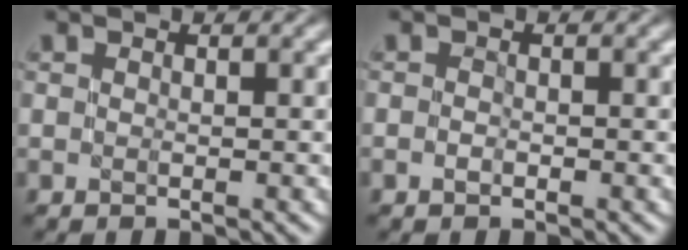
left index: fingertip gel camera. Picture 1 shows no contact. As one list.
[{"total": 0.5, "force": [-0.4, 0.3, 0.2], "torque": [-0.004, 0.001, -0.009]}]